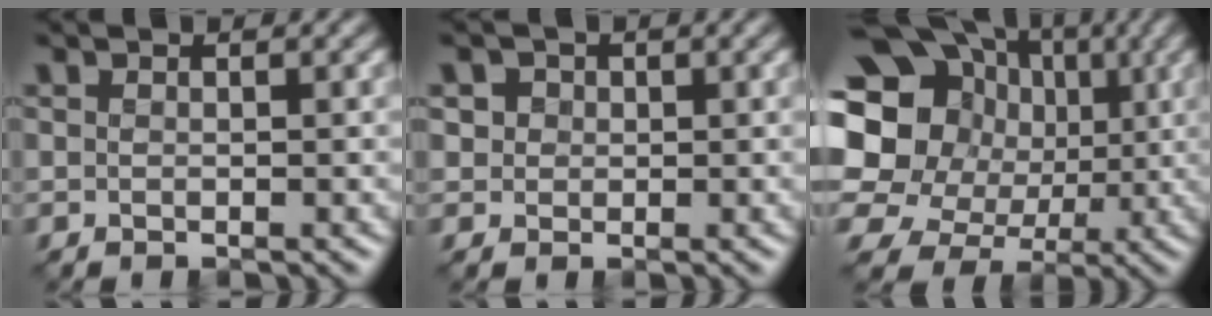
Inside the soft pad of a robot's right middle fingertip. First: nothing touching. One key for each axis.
{"total": 2.1, "fx": 0.9, "fy": 1.8, "fz": 0.8, "tx": -0.016, "ty": 0.006, "tz": 0.016}
{"total": 18.5, "fx": 3.1, "fy": 16.0, "fz": 8.9, "tx": -0.210, "ty": 0.032, "tz": 0.029}